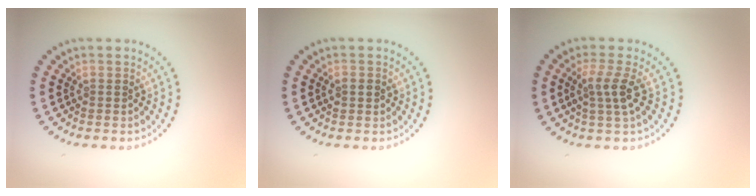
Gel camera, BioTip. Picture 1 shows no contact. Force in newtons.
{"total": 1.3, "press": 1.3, "slide": 0.2}
{"total": 2.6, "press": 2.0, "slide": 1.6}